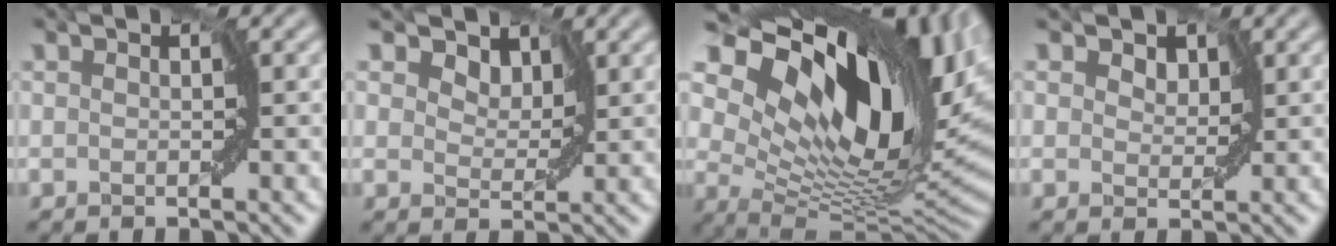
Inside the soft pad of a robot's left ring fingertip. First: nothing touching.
{"total": 3.9, "force": [2.5, 2.3, 1.8], "torque": [-0.029, 0.010, 0.017]}
{"total": 17.8, "force": [8.2, 8.9, 13.1], "torque": [-0.209, 0.007, 0.151]}
{"total": 2.6, "force": [1.6, 1.7, 1.1], "torque": [-0.011, 0.006, 0.009]}